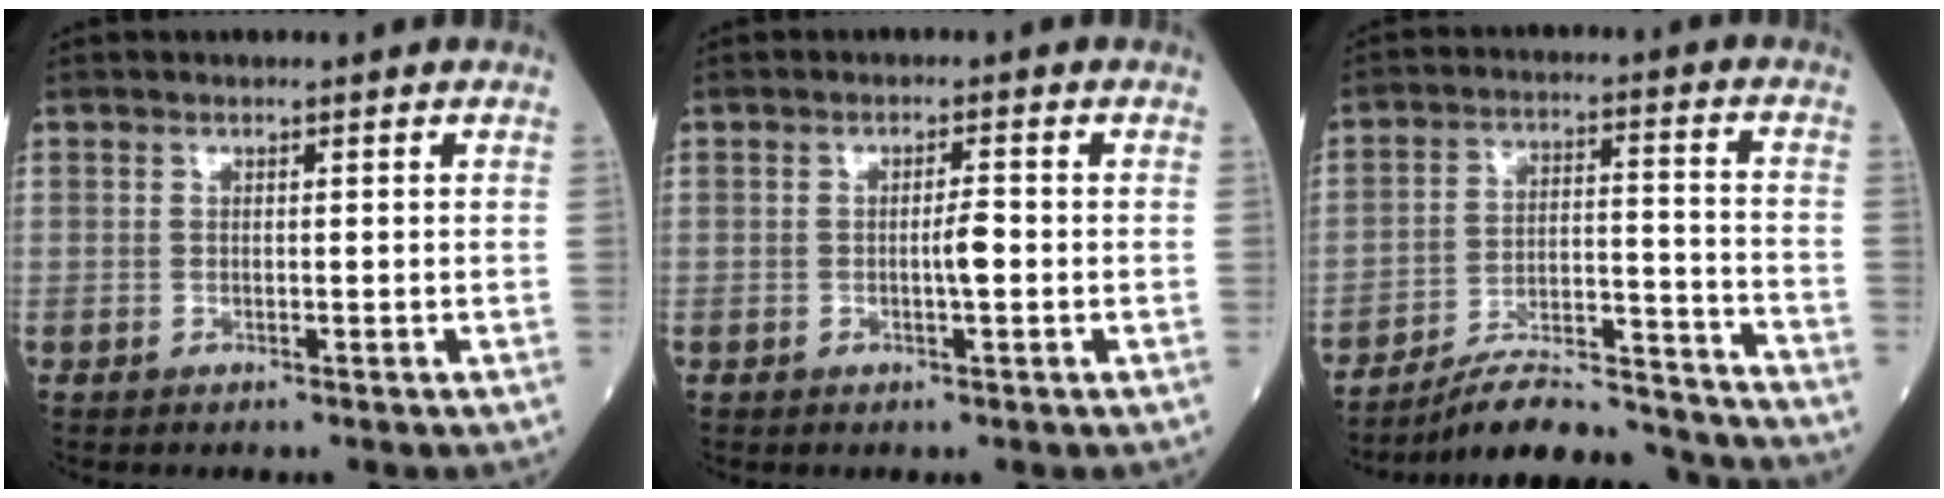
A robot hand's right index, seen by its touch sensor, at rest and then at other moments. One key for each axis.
{"total": 2.3, "fx": -0.4, "fy": 0.2, "fz": 2.2, "tx": -0.039, "ty": 0.001, "tz": -0.009}
{"total": 18.6, "fx": -17.9, "fy": 1.2, "fz": 5.2, "tx": -0.080, "ty": 0.020, "tz": -0.270}